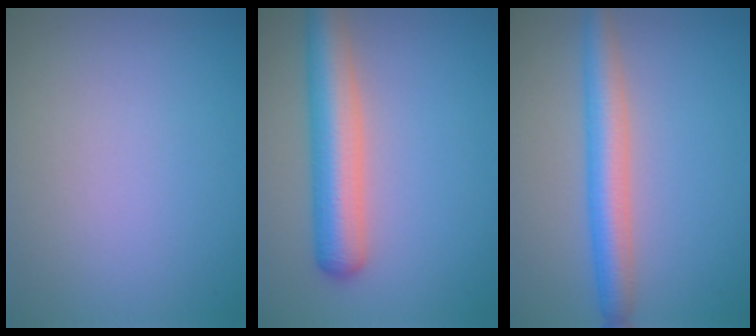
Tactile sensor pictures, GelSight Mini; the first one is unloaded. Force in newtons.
{"total": 6.0, "press": 6.0, "slide": 0.3}
{"total": 4.3, "press": 4.3, "slide": 0.0}